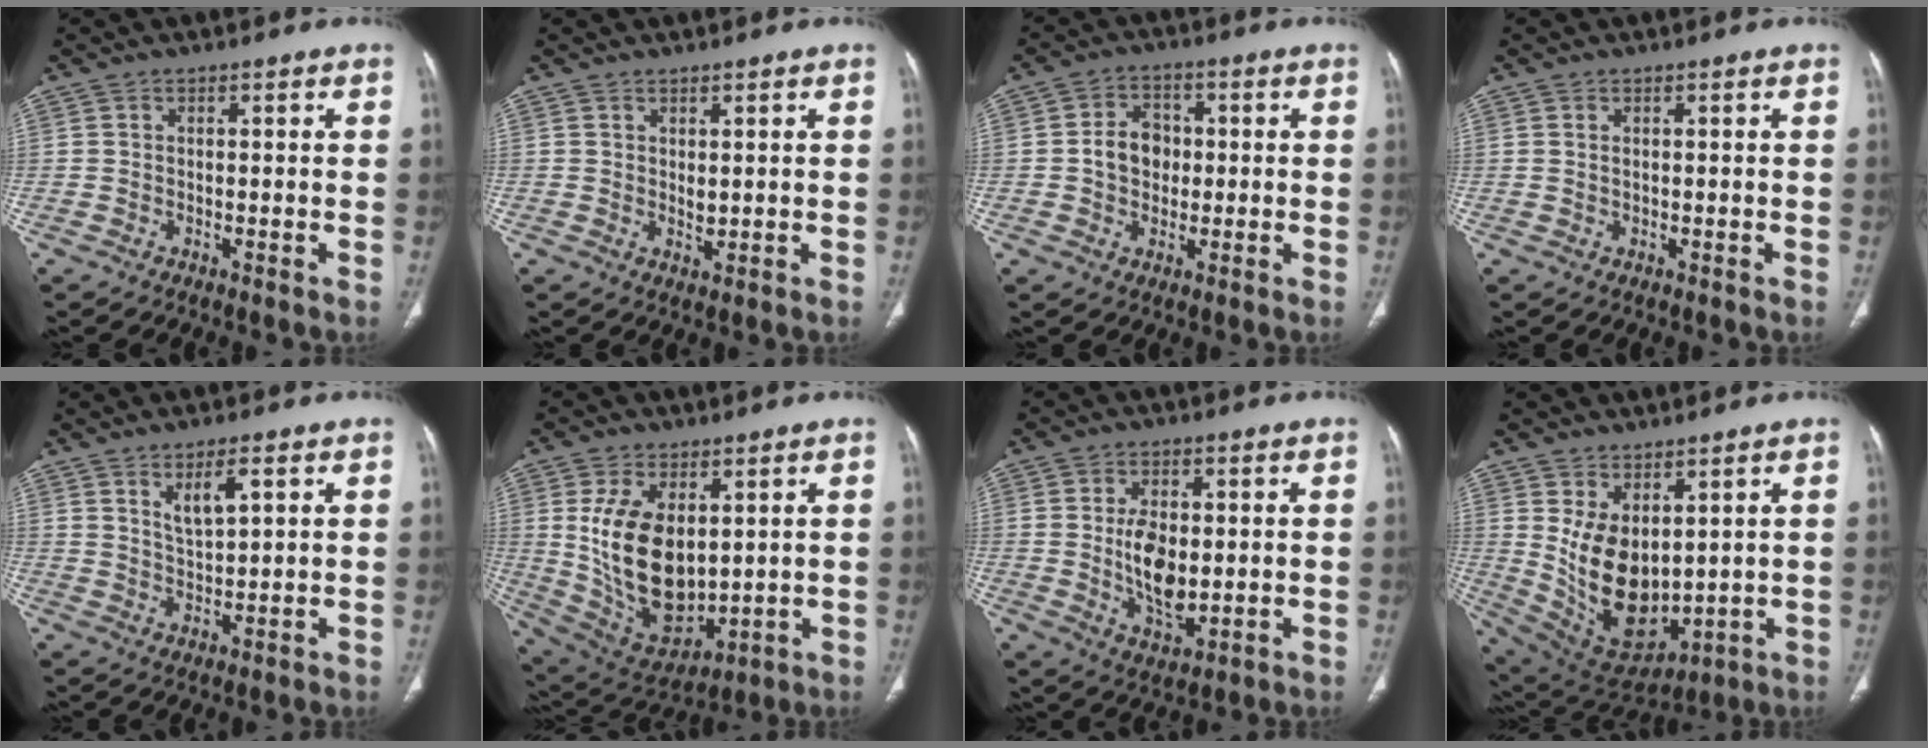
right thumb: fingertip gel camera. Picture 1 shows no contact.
{"total": 1.7, "force": [0.7, 0.9, 1.2], "torque": [-0.018, -0.009, 0.017]}
{"total": 6.6, "force": [0.0, 5.3, 4.0], "torque": [-0.042, 0.013, -0.005]}
{"total": 0.6, "force": [0.2, 0.3, 0.5], "torque": [-0.012, 0.001, 0.006]}
{"total": 5.5, "force": [2.6, 1.7, 4.5], "torque": [-0.079, -0.019, 0.052]}
{"total": 17.1, "force": [2.7, 10.0, 13.6], "torque": [-0.229, -0.018, 0.080]}
{"total": 9.7, "force": [0.1, 5.3, 8.2], "torque": [-0.132, -0.012, 0.011]}
{"total": 13.9, "force": [2.6, 8.3, 10.8], "torque": [-0.171, -0.029, 0.084]}